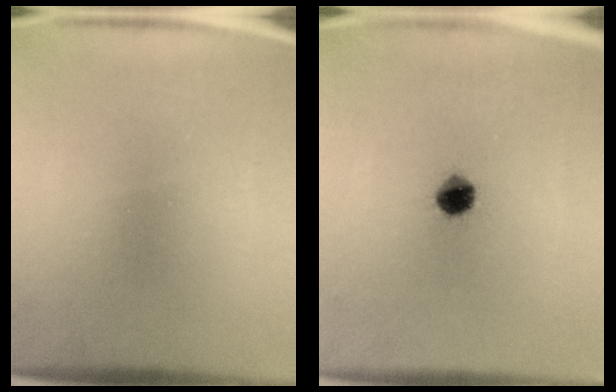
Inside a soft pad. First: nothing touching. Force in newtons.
{"total": 5.3}